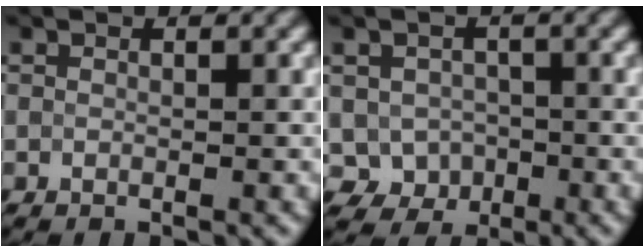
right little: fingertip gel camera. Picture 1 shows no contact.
{"total": 3.1, "force": [-0.5, 2.7, 1.3], "torque": [-0.017, -0.008, -0.007]}